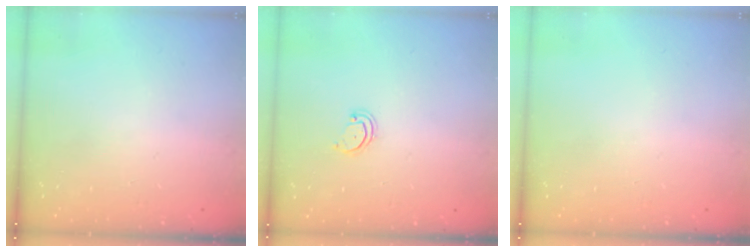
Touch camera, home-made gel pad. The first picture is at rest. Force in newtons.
{"total": 2.5, "press": 2.5, "slide": 0.2}
{"total": 0.0}